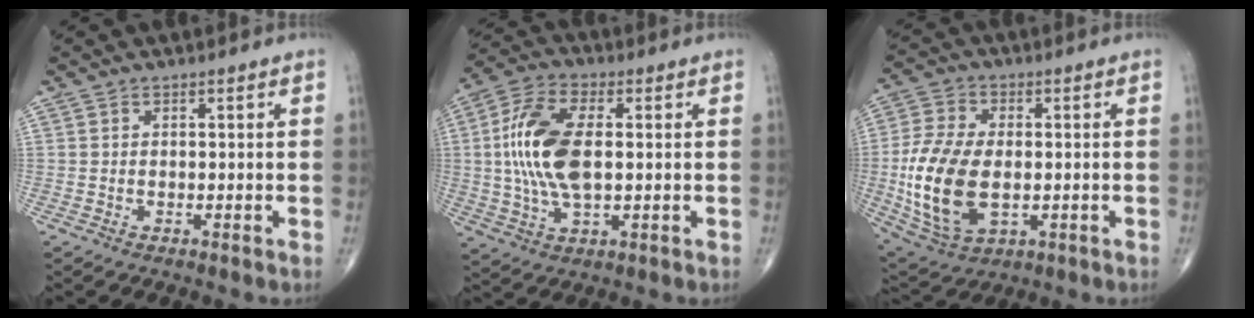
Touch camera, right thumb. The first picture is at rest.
{"total": 14.3, "force": [1.0, 7.0, 12.5], "torque": [-0.266, 0.007, 0.017]}
{"total": 16.6, "force": [-1.8, 9.7, 13.4], "torque": [-0.277, -0.008, -0.022]}